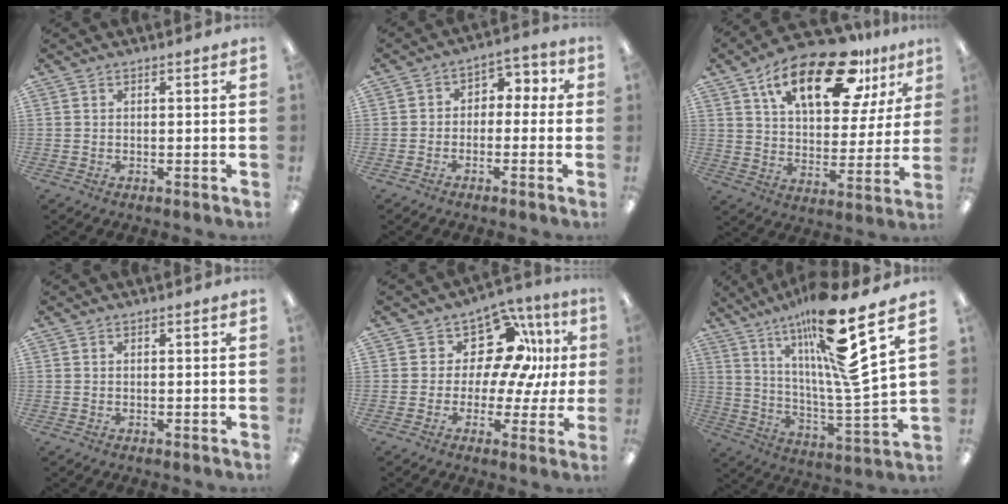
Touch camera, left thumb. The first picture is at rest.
{"total": 4.5, "force": [-1.9, 3.6, 1.8], "torque": [-0.021, 0.025, -0.038]}
{"total": 22.2, "force": [13.3, 9.7, 14.9], "torque": [-0.233, -0.059, 0.220]}
{"total": 0.0}
{"total": 13.3, "force": [5.9, 8.7, 8.1], "torque": [-0.132, -0.029, 0.111]}
{"total": 21.2, "force": [13.8, 2.2, 15.9], "torque": [-0.277, -0.079, 0.210]}